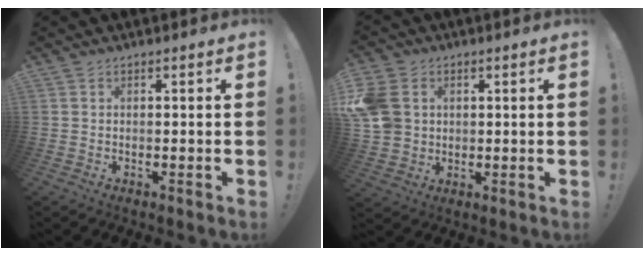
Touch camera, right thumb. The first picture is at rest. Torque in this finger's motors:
{"motor_torque": [1.55, 1.59, 0.65, -0.40, 0.53]}